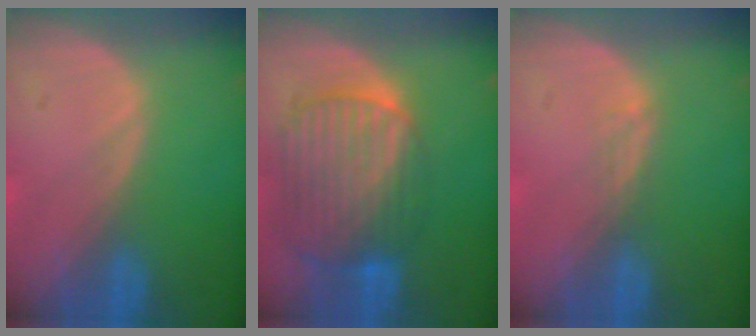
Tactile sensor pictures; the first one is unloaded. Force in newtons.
{"total": 10.4, "press": 8.8, "slide": 5.6}
{"total": 1.0, "press": 0.7, "slide": 0.7}